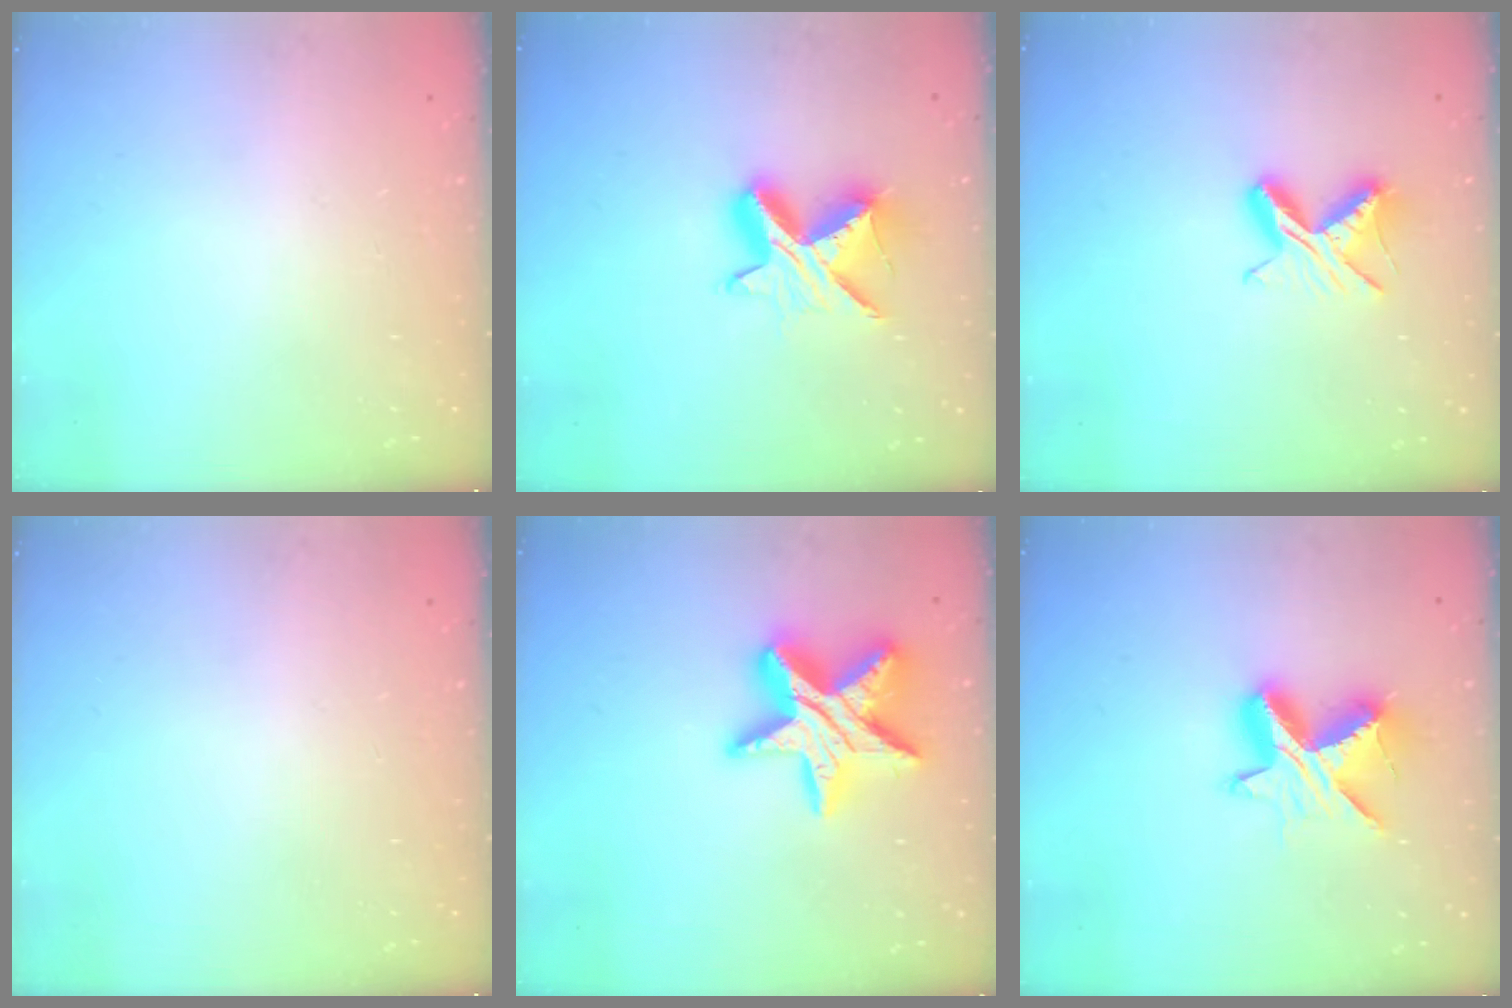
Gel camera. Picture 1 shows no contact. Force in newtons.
{"total": 10.6, "press": 10.6, "slide": 0.7}
{"total": 7.8, "press": 7.7, "slide": 0.9}
{"total": 0.0}
{"total": 18.0, "press": 17.9, "slide": 1.4}
{"total": 9.9, "press": 9.9, "slide": 0.7}